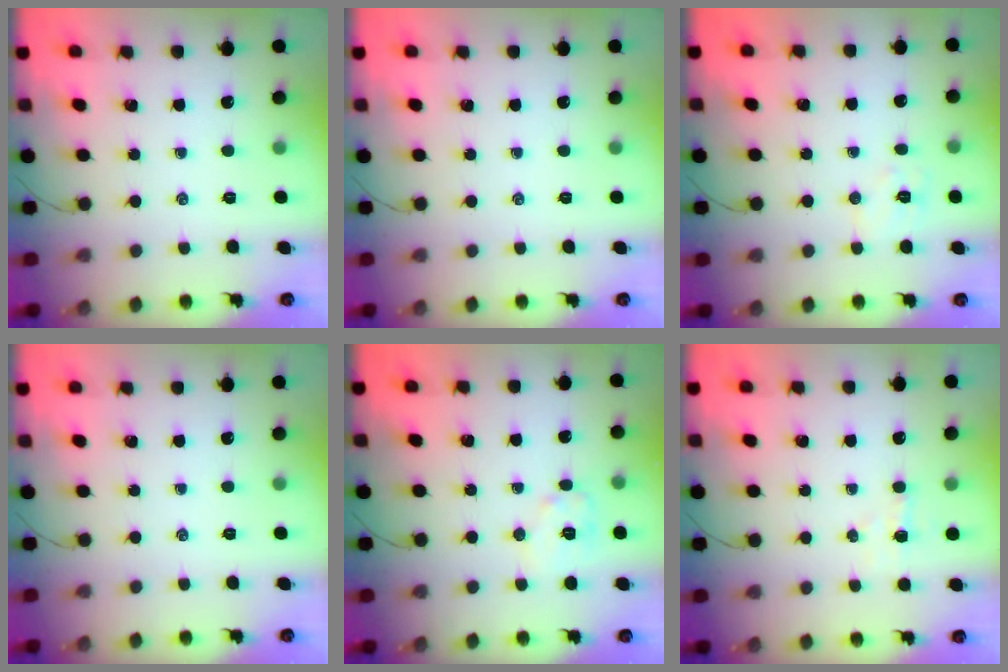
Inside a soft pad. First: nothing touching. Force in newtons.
{"total": 0.0}
{"total": 6.5, "press": 6.4, "slide": 1.1}
{"total": 0.0}
{"total": 7.4, "press": 7.4, "slide": 0.2}
{"total": 3.2, "press": 3.1, "slide": 0.8}